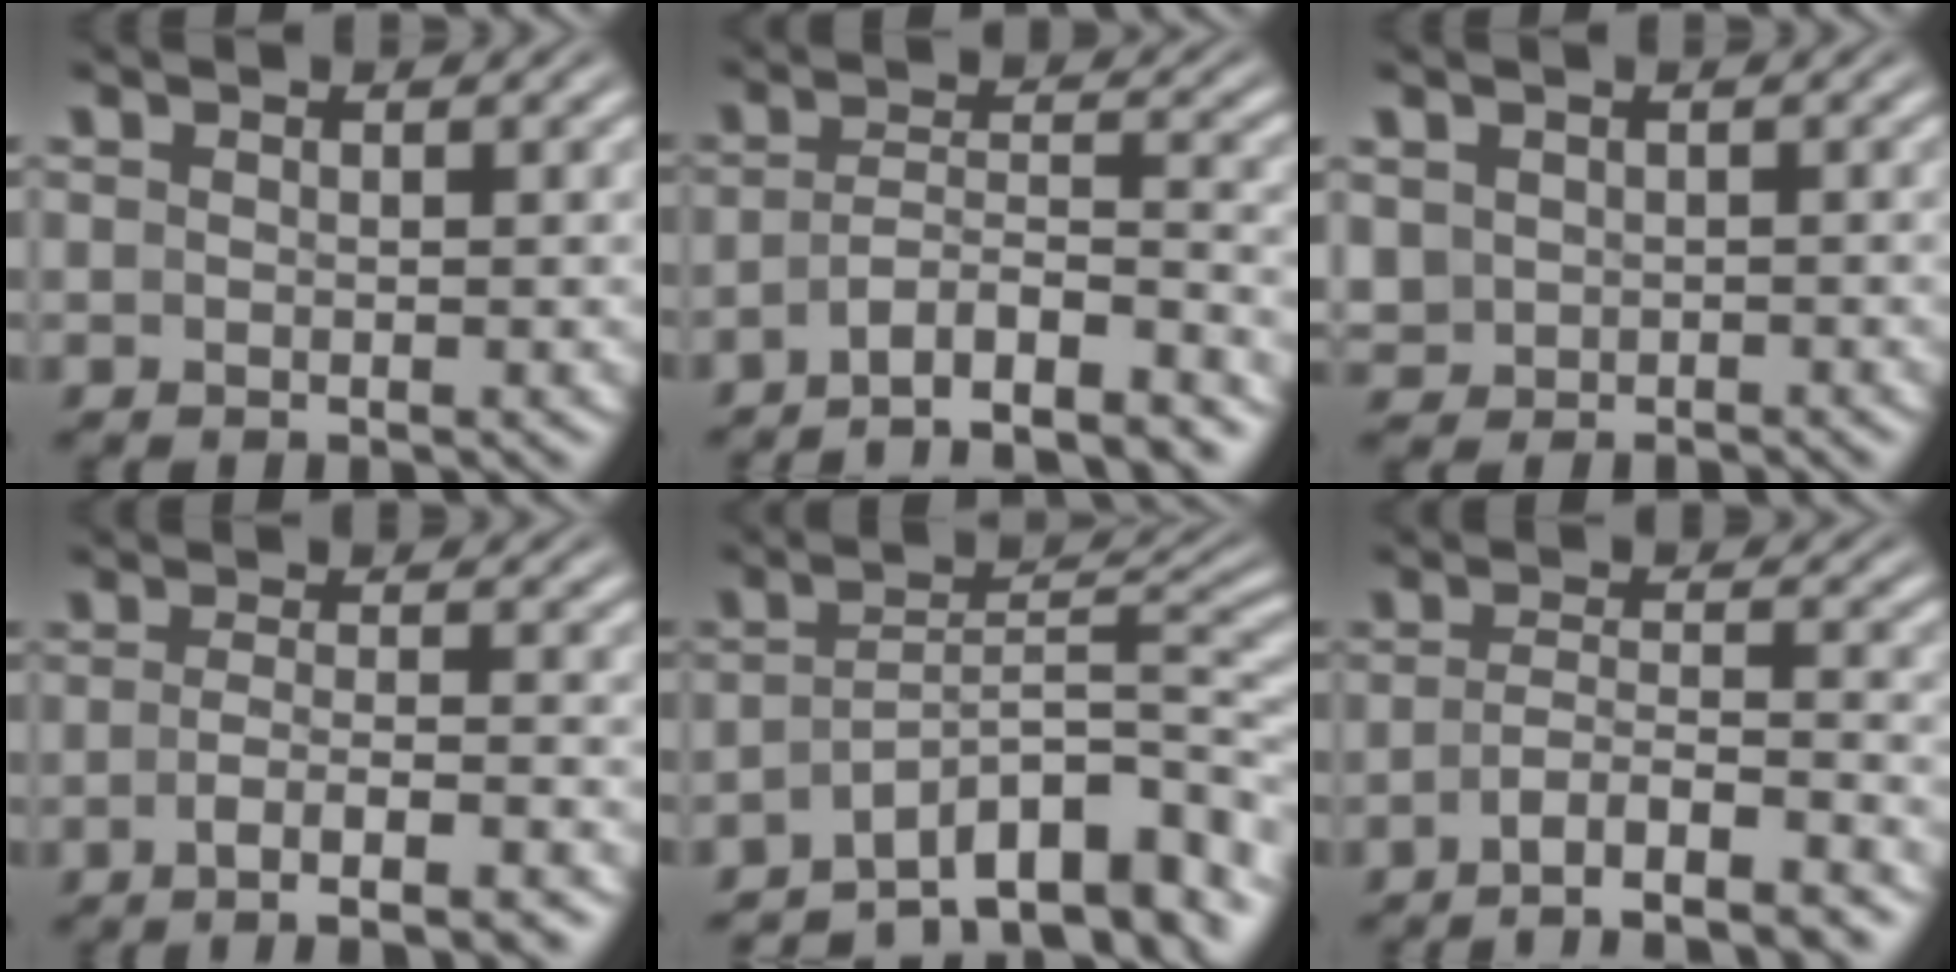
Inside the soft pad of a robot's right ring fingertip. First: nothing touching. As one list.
[{"total": 8.8, "force": [-7.2, 4.1, 3.0], "torque": [-0.062, -0.037, -0.110]}, {"total": 2.8, "force": [-0.6, 2.5, 0.9], "torque": [-0.041, -0.023, 0.004]}, {"total": 5.0, "force": [-4.0, 0.5, 3.0], "torque": [-0.047, -0.026, -0.053]}, {"total": 11.9, "force": [-7.1, 5.8, 7.6], "torque": [-0.120, -0.044, -0.095]}, {"total": 6.7, "force": [-5.5, 2.3, 3.0], "torque": [-0.061, -0.034, -0.077]}]